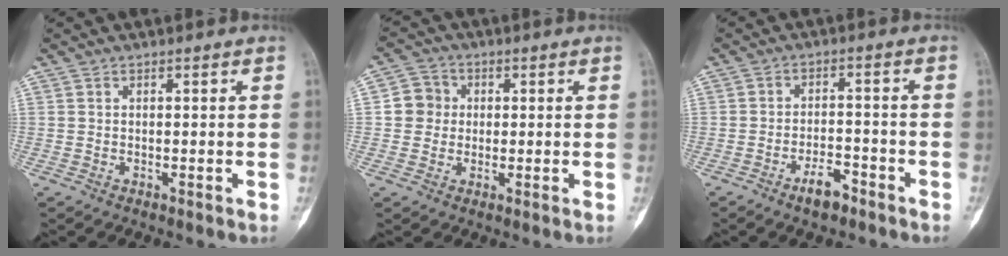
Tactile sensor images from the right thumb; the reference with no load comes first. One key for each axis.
{"total": 5.2, "fx": 0.4, "fy": 4.9, "fz": 1.6, "tx": -0.002, "ty": 0.007, "tz": -0.002}
{"total": 4.9, "fx": -3.4, "fy": 2.0, "fz": 3.0, "tx": -0.044, "ty": 0.024, "tz": -0.055}